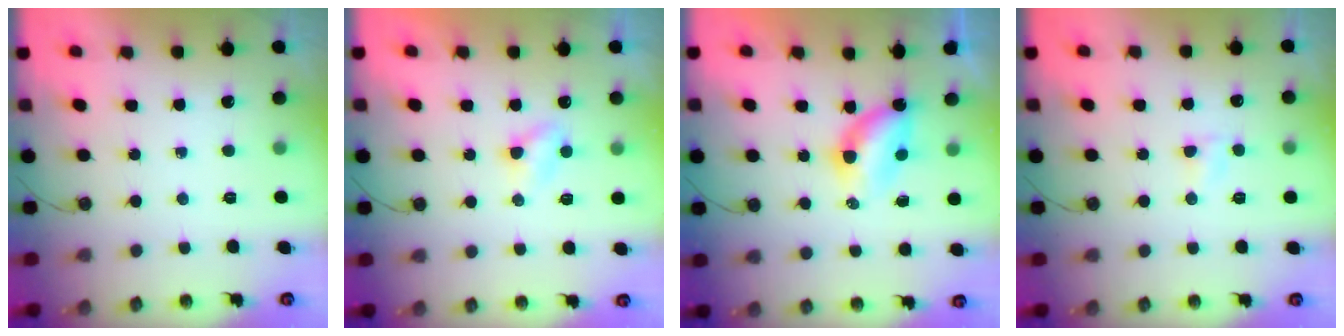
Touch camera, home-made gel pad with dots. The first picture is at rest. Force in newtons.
{"total": 4.8, "press": 4.7, "slide": 0.5}
{"total": 5.2, "press": 5.2, "slide": 0.3}
{"total": 3.0, "press": 3.0, "slide": 0.3}